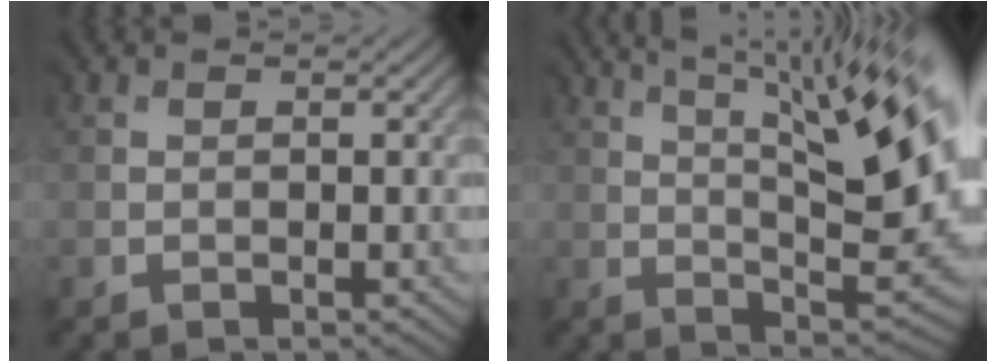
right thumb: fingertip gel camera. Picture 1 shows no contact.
{"total": 14.4, "force": [4.8, 3.8, 13.0], "torque": [-0.183, 0.029, 0.082]}